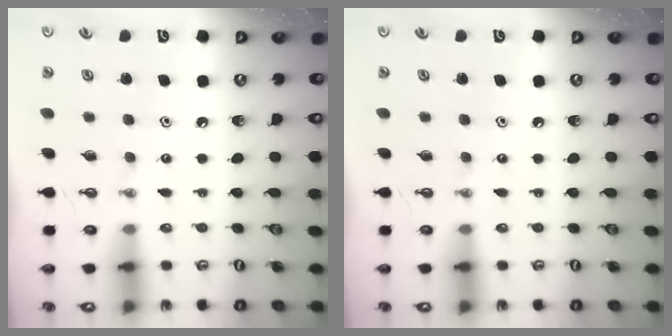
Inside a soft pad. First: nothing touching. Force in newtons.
{"total": 0.0}